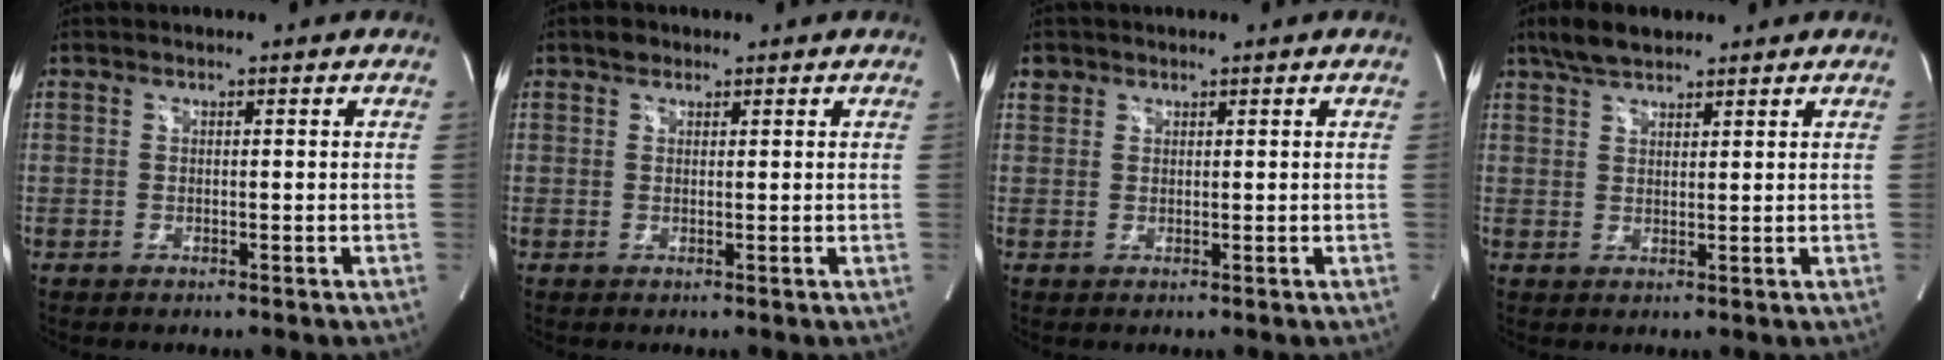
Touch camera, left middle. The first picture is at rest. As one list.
[{"total": 1.4, "force": [1.0, 0.8, 0.4], "torque": [-0.010, 0.004, 0.016]}, {"total": 1.5, "force": [1.0, 1.1, 0.0], "torque": [0.008, 0.006, 0.013]}, {"total": 5.2, "force": [4.2, 1.8, 2.6], "torque": [-0.061, 0.015, 0.079]}]